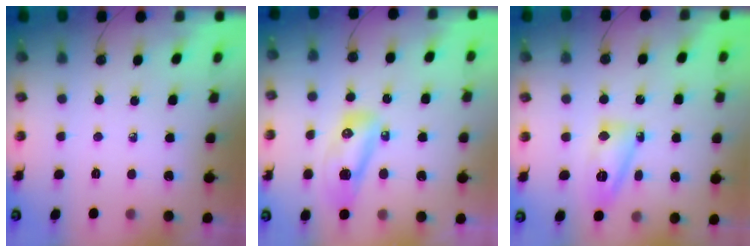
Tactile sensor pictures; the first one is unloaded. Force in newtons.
{"total": 10.6, "press": 10.4, "slide": 1.8}
{"total": 12.8, "press": 12.7, "slide": 1.1}